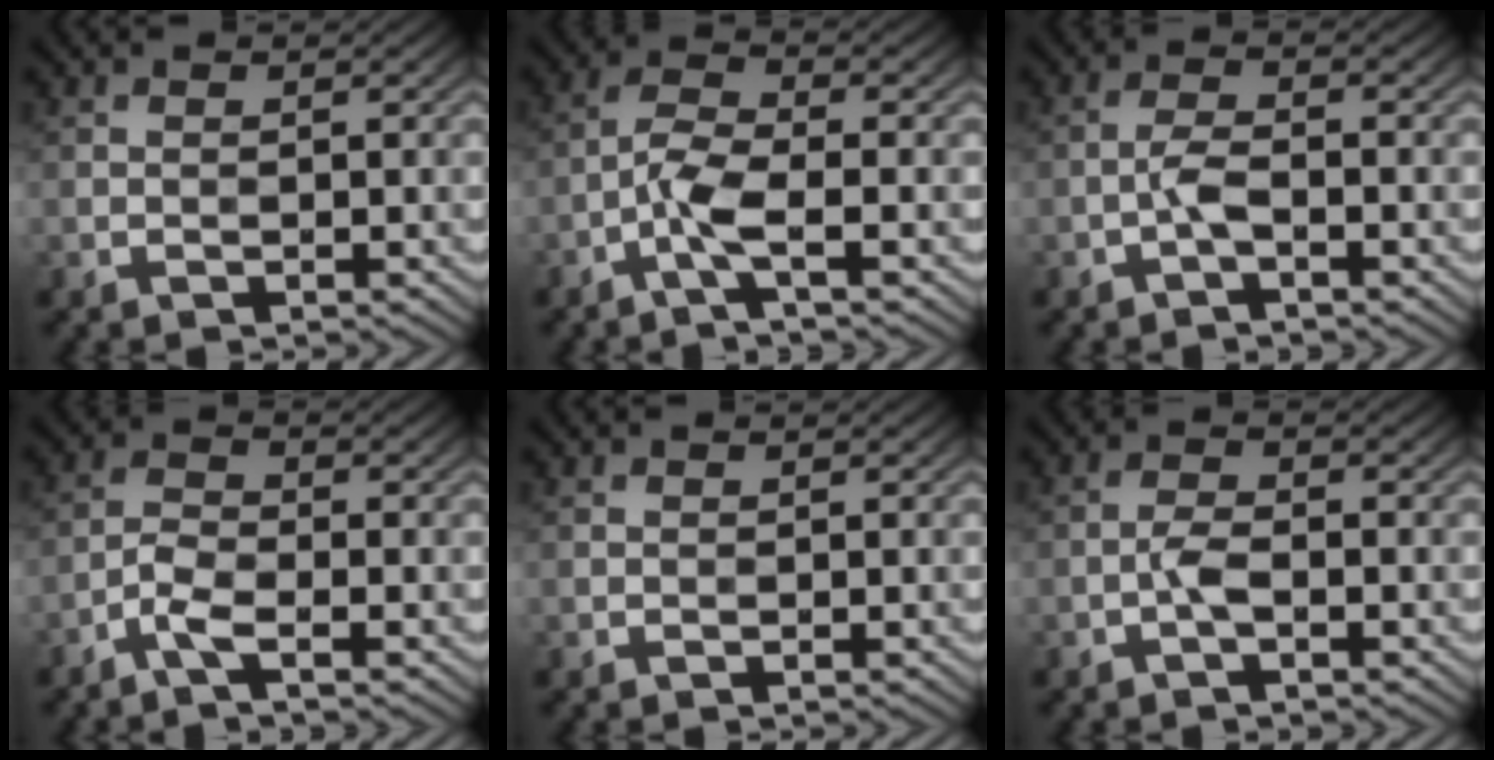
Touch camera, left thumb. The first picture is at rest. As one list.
[{"total": 4.3, "force": [-2.0, 0.9, 3.7], "torque": [-0.083, 0.007, -0.053]}, {"total": 2.4, "force": [-1.1, 0.7, 2.1], "torque": [-0.048, 0.006, -0.028]}, {"total": 3.0, "force": [-2.0, 0.7, 2.1], "torque": [-0.055, 0.001, -0.051]}, {"total": 0.0}, {"total": 2.2, "force": [-0.9, 0.7, 1.9], "torque": [-0.043, 0.004, -0.023]}]